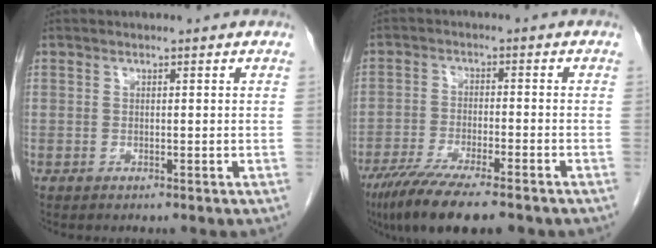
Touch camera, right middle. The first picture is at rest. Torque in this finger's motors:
{"motor_torque": [1.29, -0.85, 0.21, 0.14]}